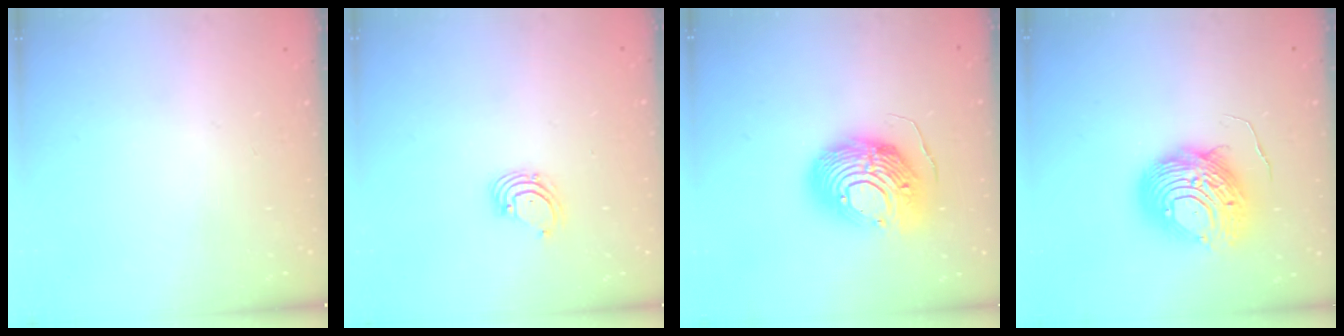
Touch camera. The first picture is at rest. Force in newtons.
{"total": 1.8, "press": 1.8, "slide": 0.2}
{"total": 16.9, "press": 16.8, "slide": 1.6}
{"total": 13.2, "press": 13.1, "slide": 1.5}